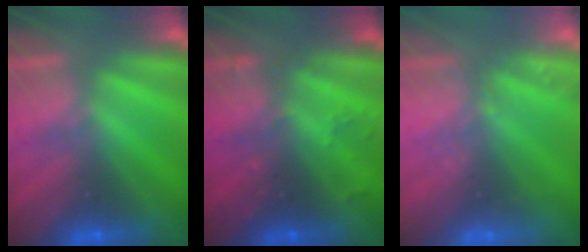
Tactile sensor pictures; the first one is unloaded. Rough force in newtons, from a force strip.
{"total": 2.4}
{"total": 2.4}